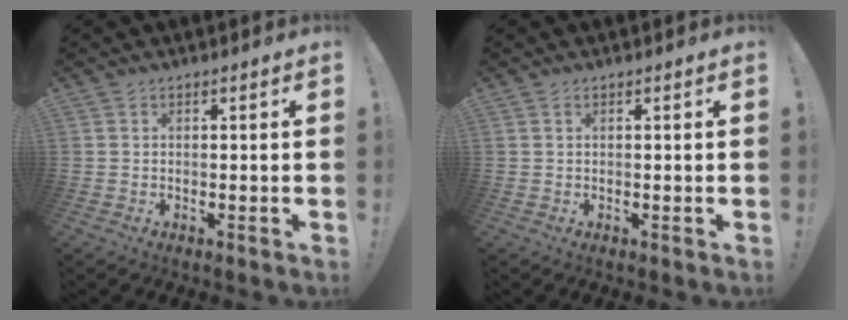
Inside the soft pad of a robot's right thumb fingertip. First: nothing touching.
{"total": 0.0}